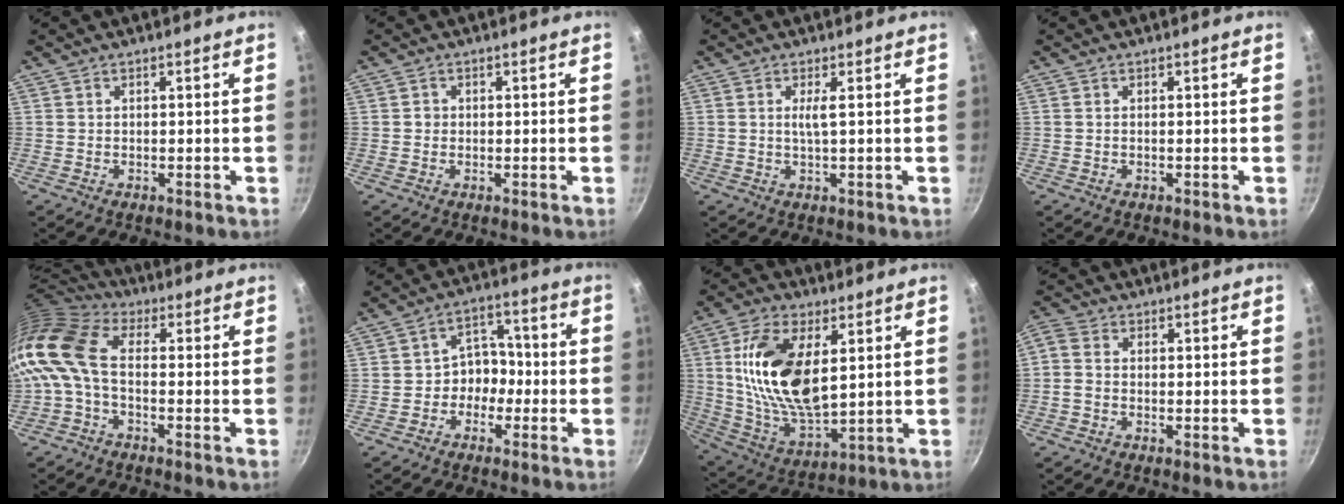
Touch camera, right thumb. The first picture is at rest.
{"total": 1.1, "force": [0.0, 1.0, 0.3], "torque": [0.000, 0.002, -0.003]}
{"total": 2.1, "force": [0.4, -0.1, 2.1], "torque": [-0.047, -0.003, 0.009]}
{"total": 0.0}
{"total": 12.9, "force": [-1.1, 7.1, 10.7], "torque": [-0.234, 0.022, -0.043]}
{"total": 6.3, "force": [-2.0, 5.2, 3.0], "torque": [0.007, 0.036, -0.042]}
{"total": 18.7, "force": [4.3, 9.6, 15.5], "torque": [-0.283, -0.018, 0.091]}
{"total": 3.1, "force": [-0.8, 2.3, 2.0], "torque": [-0.052, 0.011, -0.031]}